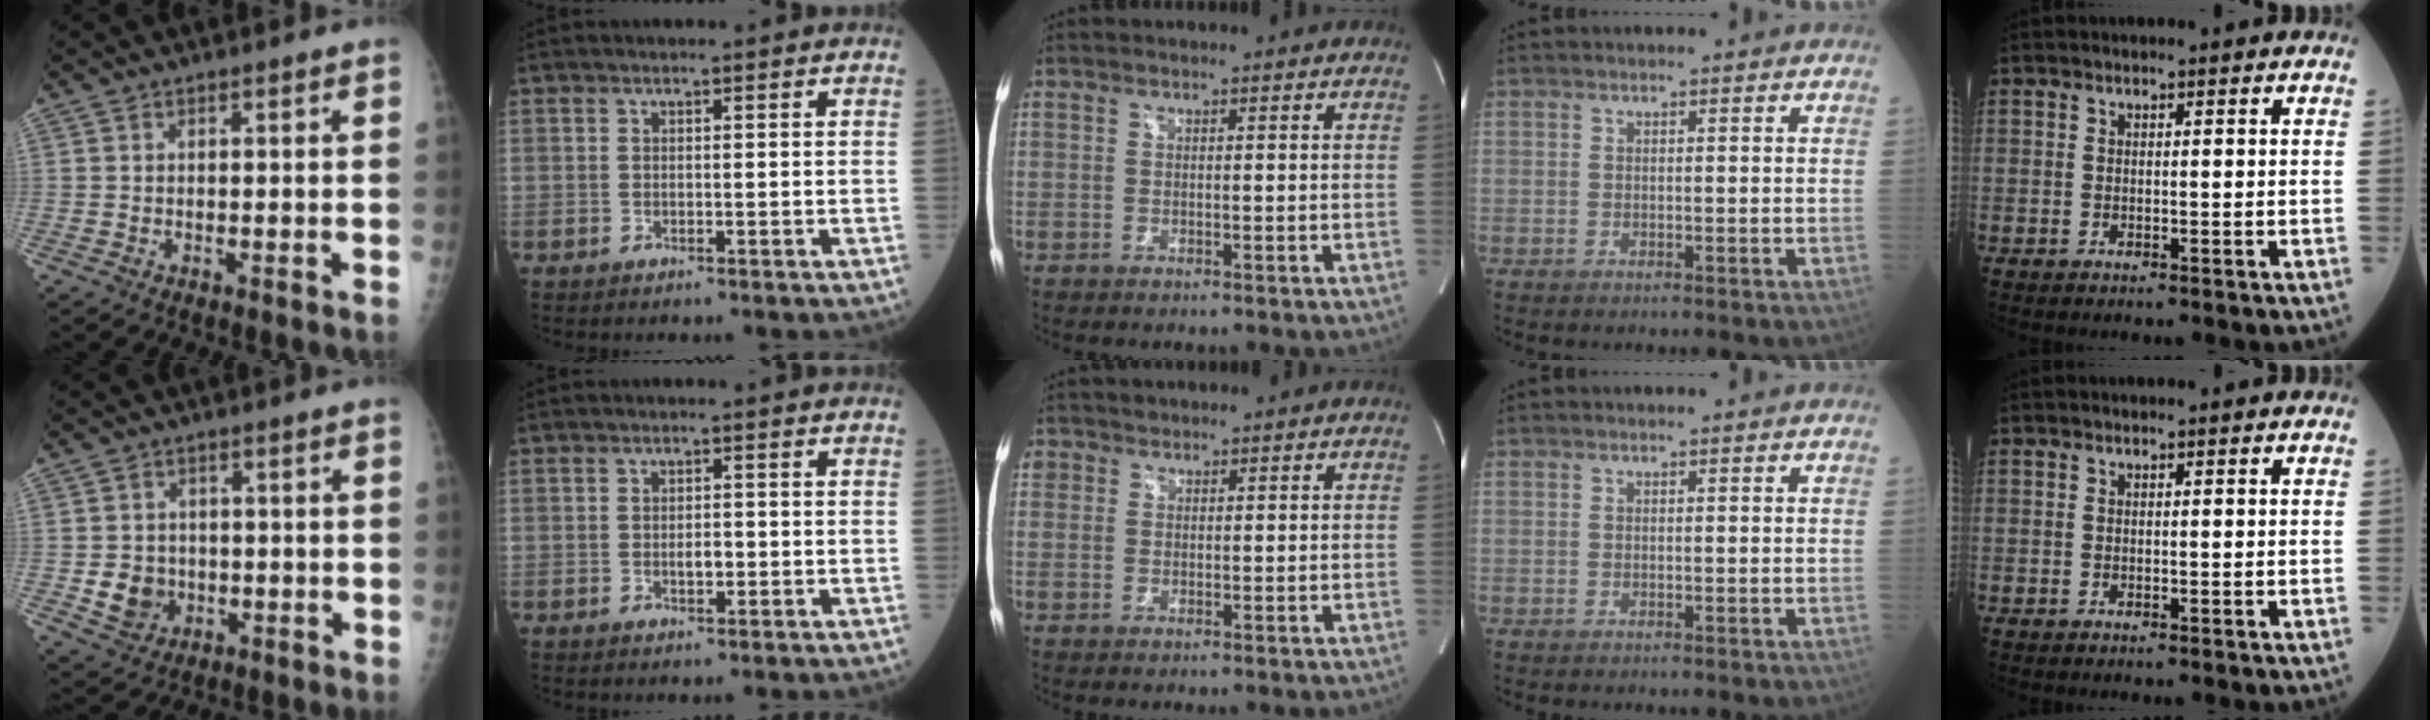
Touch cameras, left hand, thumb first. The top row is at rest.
{"thumb": {"total": 5.8, "force": [-0.9, 5.2, 2.4], "torque": [-0.016, 0.006, -0.008]}, "index": {"total": 2.1, "force": [-0.4, 1.1, 1.8], "torque": [-0.032, 0.000, -0.003]}, "middle": {"total": 1.7, "force": [1.0, 1.4, 0.0], "torque": [0.009, 0.005, 0.014]}}